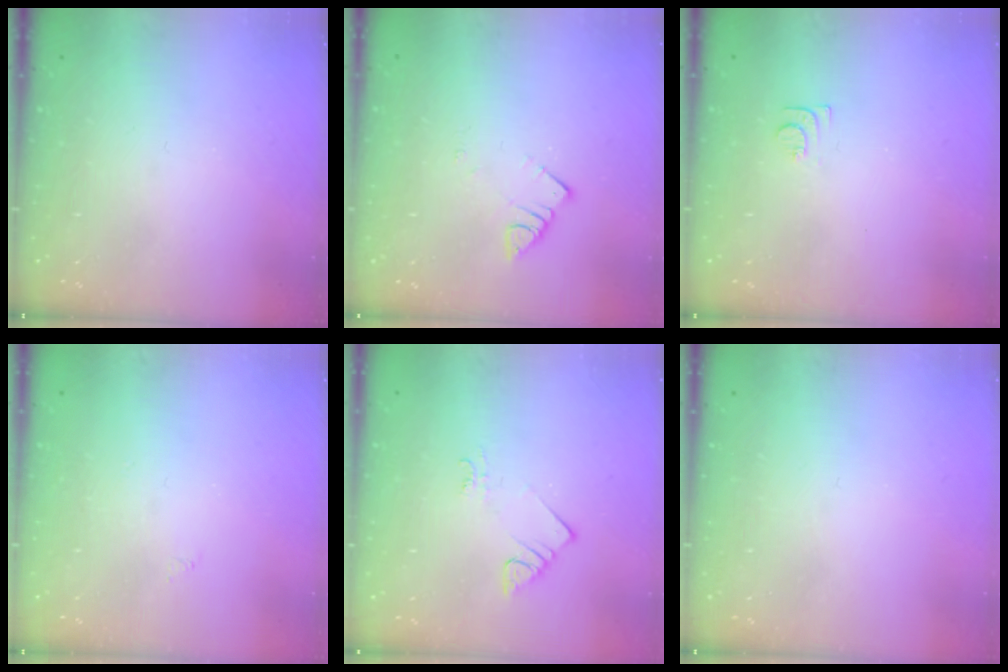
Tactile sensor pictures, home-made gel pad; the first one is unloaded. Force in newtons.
{"total": 3.1, "press": 3.1, "slide": 0.5}
{"total": 6.6, "press": 6.6, "slide": 0.7}
{"total": 3.4, "press": 3.3, "slide": 0.5}
{"total": 2.1, "press": 2.0, "slide": 0.5}
{"total": 0.0}